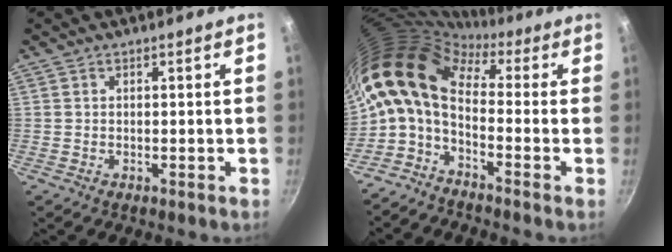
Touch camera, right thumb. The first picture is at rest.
{"total": 14.6, "force": [0.0, 8.8, 11.7], "torque": [-0.236, 0.030, -0.025]}